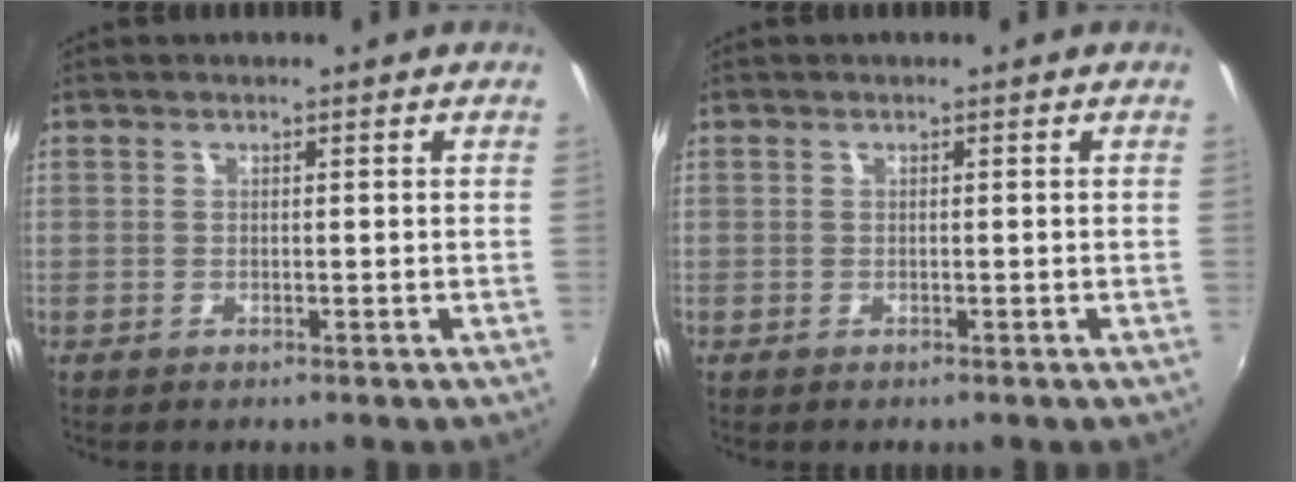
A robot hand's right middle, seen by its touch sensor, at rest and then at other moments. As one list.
[{"total": 0.0}]